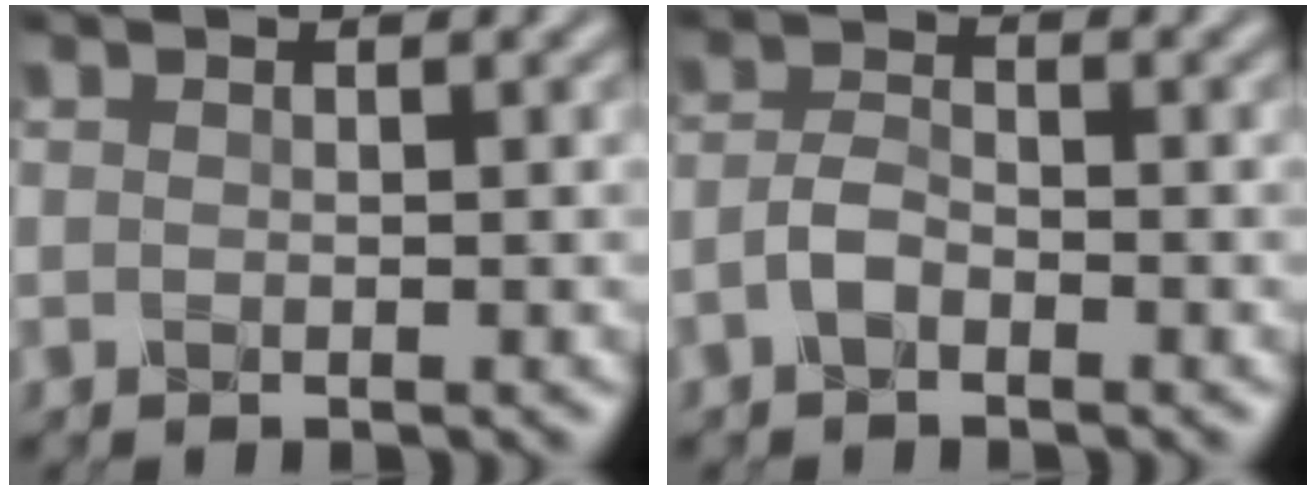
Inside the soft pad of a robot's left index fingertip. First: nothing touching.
{"total": 1.6, "force": [-1.0, 0.5, 1.1], "torque": [-0.028, 0.008, -0.024]}